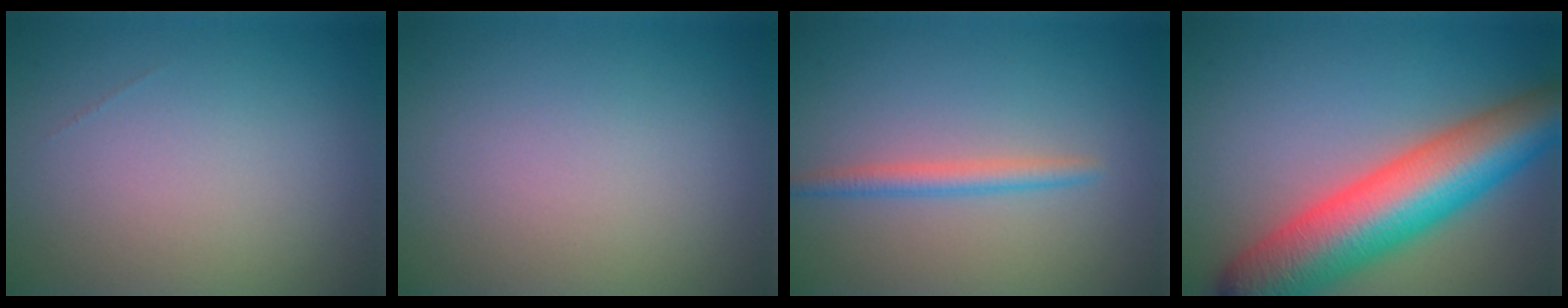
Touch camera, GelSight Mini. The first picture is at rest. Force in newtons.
{"total": 0.0}
{"total": 1.9, "press": 1.9, "slide": 0.1}
{"total": 11.7, "press": 11.7, "slide": 0.5}